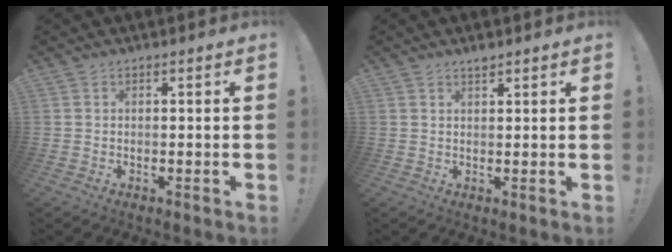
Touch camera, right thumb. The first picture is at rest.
{"total": 1.5, "force": [1.4, 0.1, 0.6], "torque": [0.003, -0.008, 0.022]}